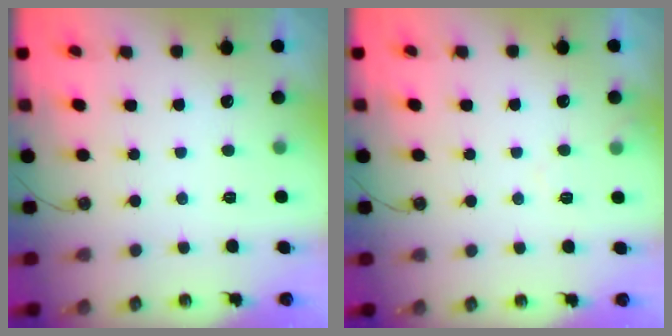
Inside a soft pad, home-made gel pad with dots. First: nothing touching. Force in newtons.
{"total": 4.2, "press": 4.1, "slide": 0.7}